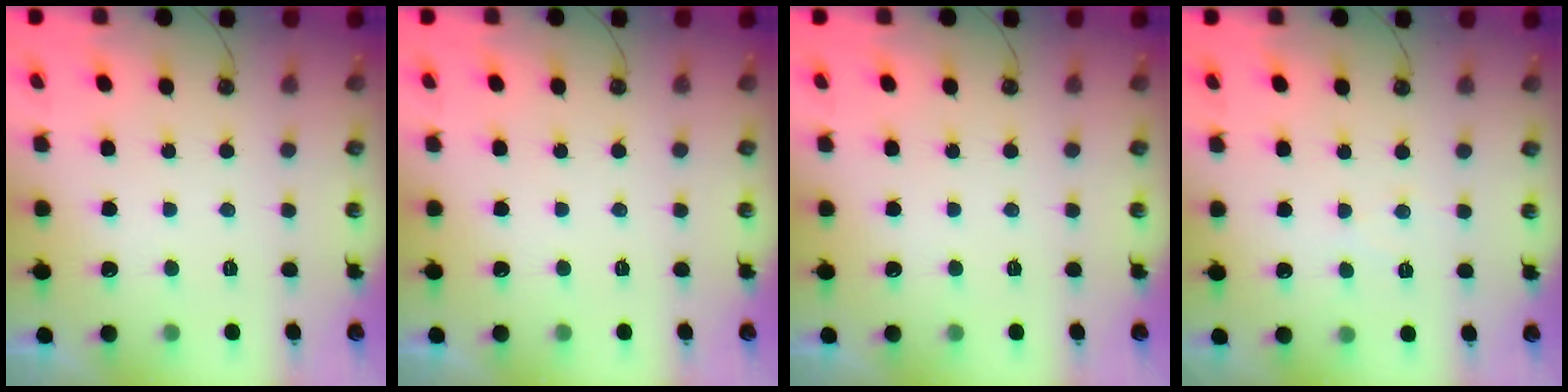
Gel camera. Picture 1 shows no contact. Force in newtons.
{"total": 0.0}
{"total": 0.0}
{"total": 3.7, "press": 3.7, "slide": 0.6}